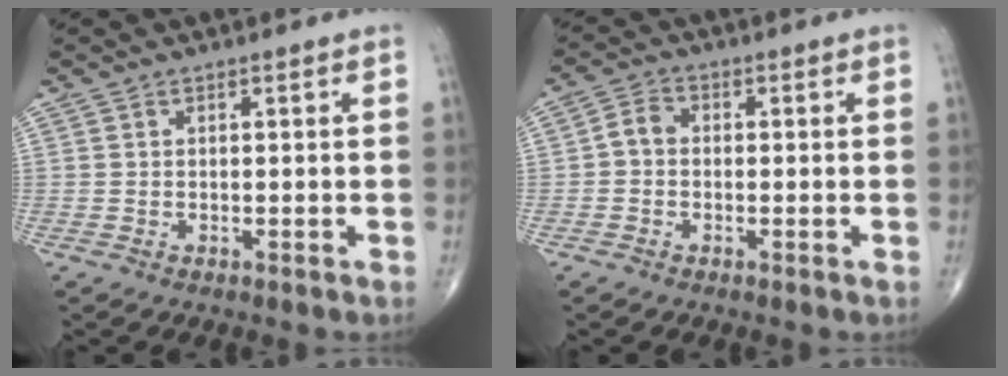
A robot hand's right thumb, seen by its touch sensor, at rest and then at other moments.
{"total": 3.2, "force": [-0.4, 2.5, 2.0], "torque": [-0.028, 0.011, -0.019]}